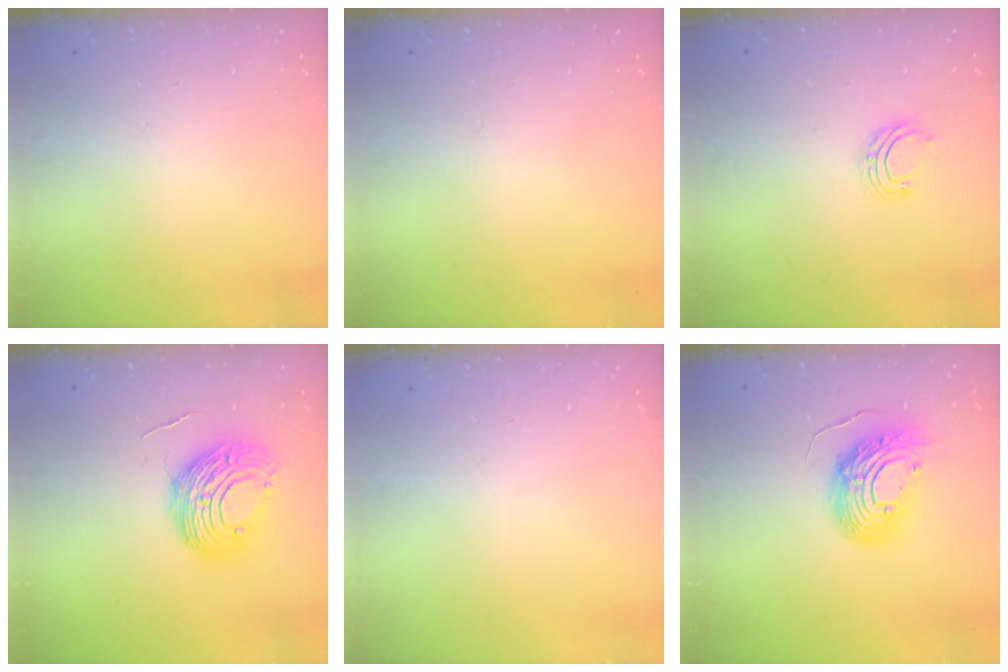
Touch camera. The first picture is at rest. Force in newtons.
{"total": 0.0}
{"total": 5.9, "press": 5.9, "slide": 0.4}
{"total": 11.2, "press": 11.2, "slide": 1.2}
{"total": 0.0}
{"total": 13.4, "press": 13.4, "slide": 1.3}